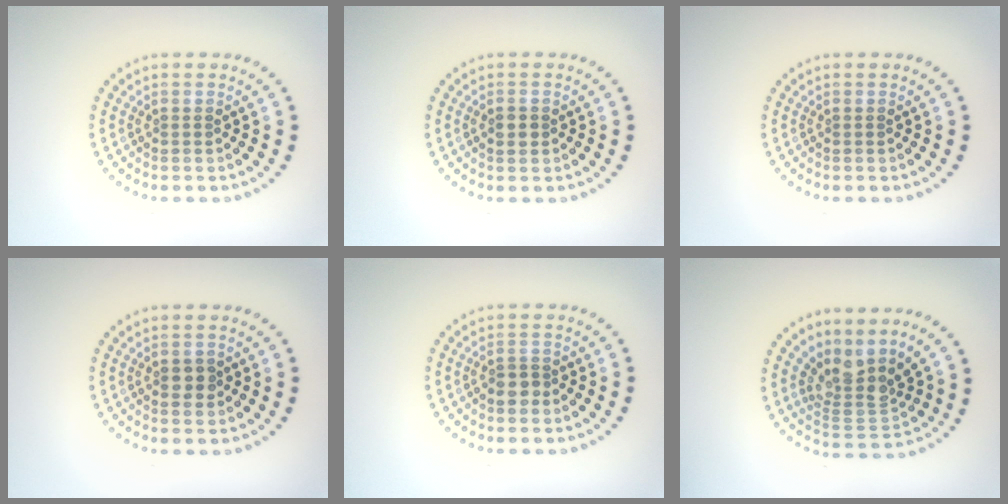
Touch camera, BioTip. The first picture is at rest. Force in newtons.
{"total": 1.5, "press": 1.5, "slide": 0.1}
{"total": 0.0}
{"total": 1.5, "press": 1.5, "slide": 0.0}
{"total": 1.6, "press": 1.5, "slide": 0.7}
{"total": 3.6, "press": 2.4, "slide": 2.6}